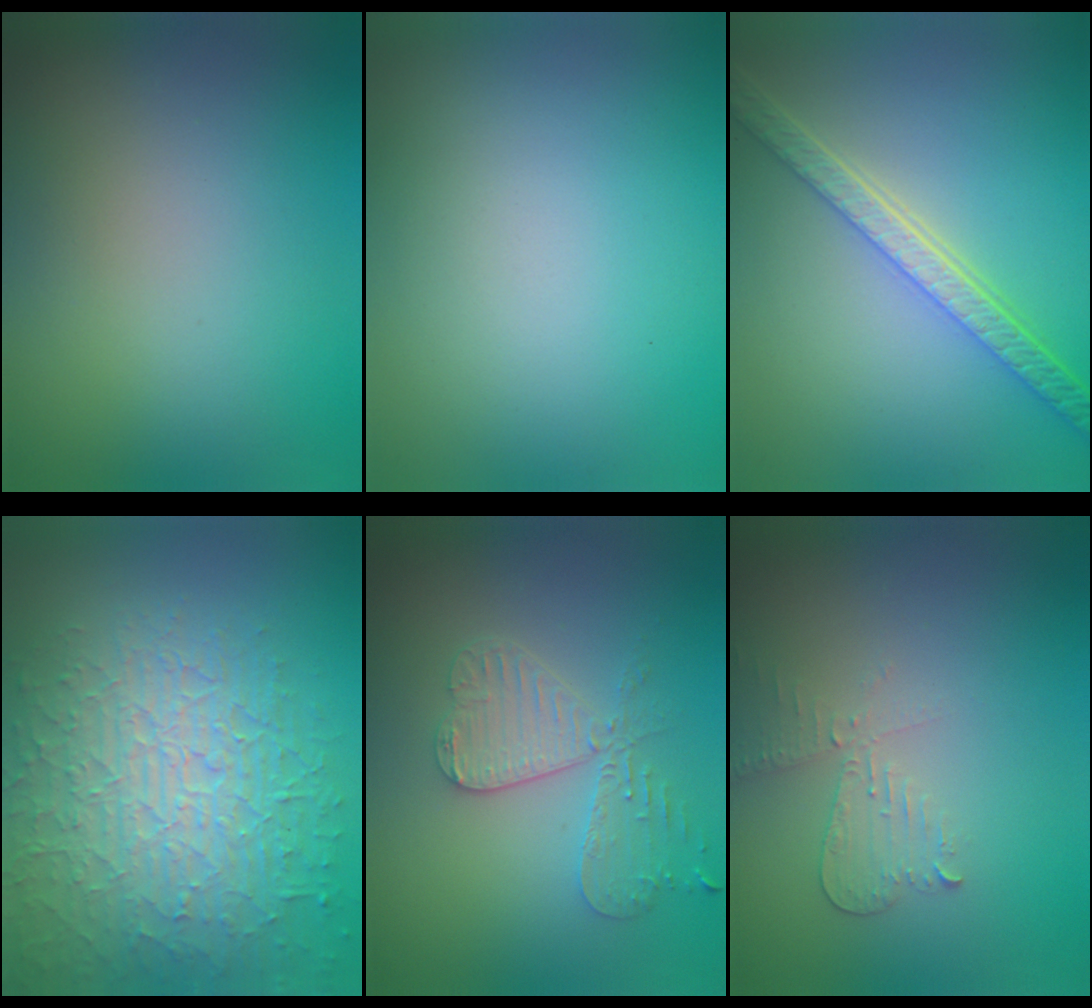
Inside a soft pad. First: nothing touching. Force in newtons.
{"total": 0.0}
{"total": 5.5, "press": 4.3, "slide": 3.4}
{"total": 8.8, "press": 6.2, "slide": 6.2}
{"total": 4.2, "press": 3.6, "slide": 2.0}
{"total": 2.2, "press": 2.2, "slide": 0.1}